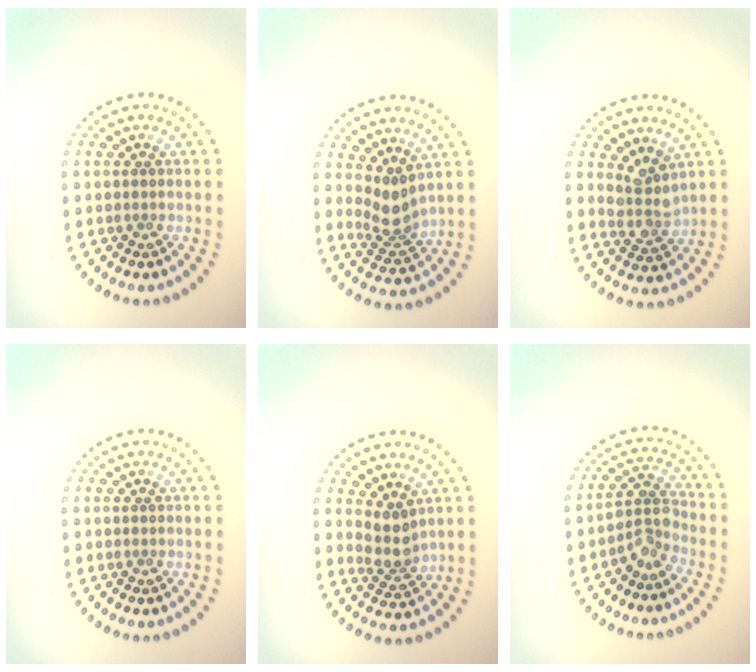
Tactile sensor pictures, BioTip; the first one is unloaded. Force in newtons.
{"total": 2.8, "press": 2.1, "slide": 1.9}
{"total": 3.0, "press": 2.3, "slide": 1.8}
{"total": 0.0}
{"total": 2.4, "press": 2.0, "slide": 1.4}
{"total": 2.8, "press": 2.0, "slide": 1.9}